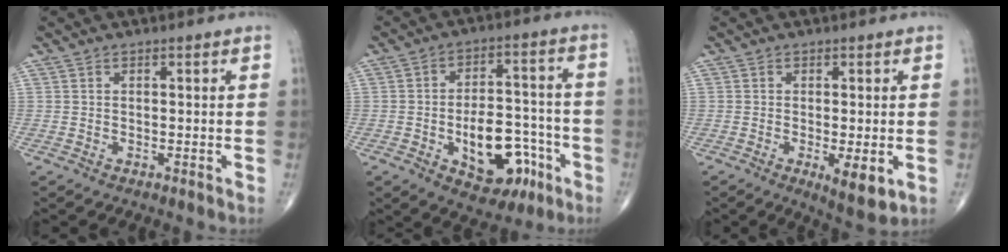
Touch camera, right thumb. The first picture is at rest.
{"total": 14.7, "force": [-5.4, 8.4, 10.7], "torque": [-0.122, 0.044, -0.070]}
{"total": 5.9, "force": [-1.6, 1.9, 5.4], "torque": [-0.085, -0.018, -0.021]}